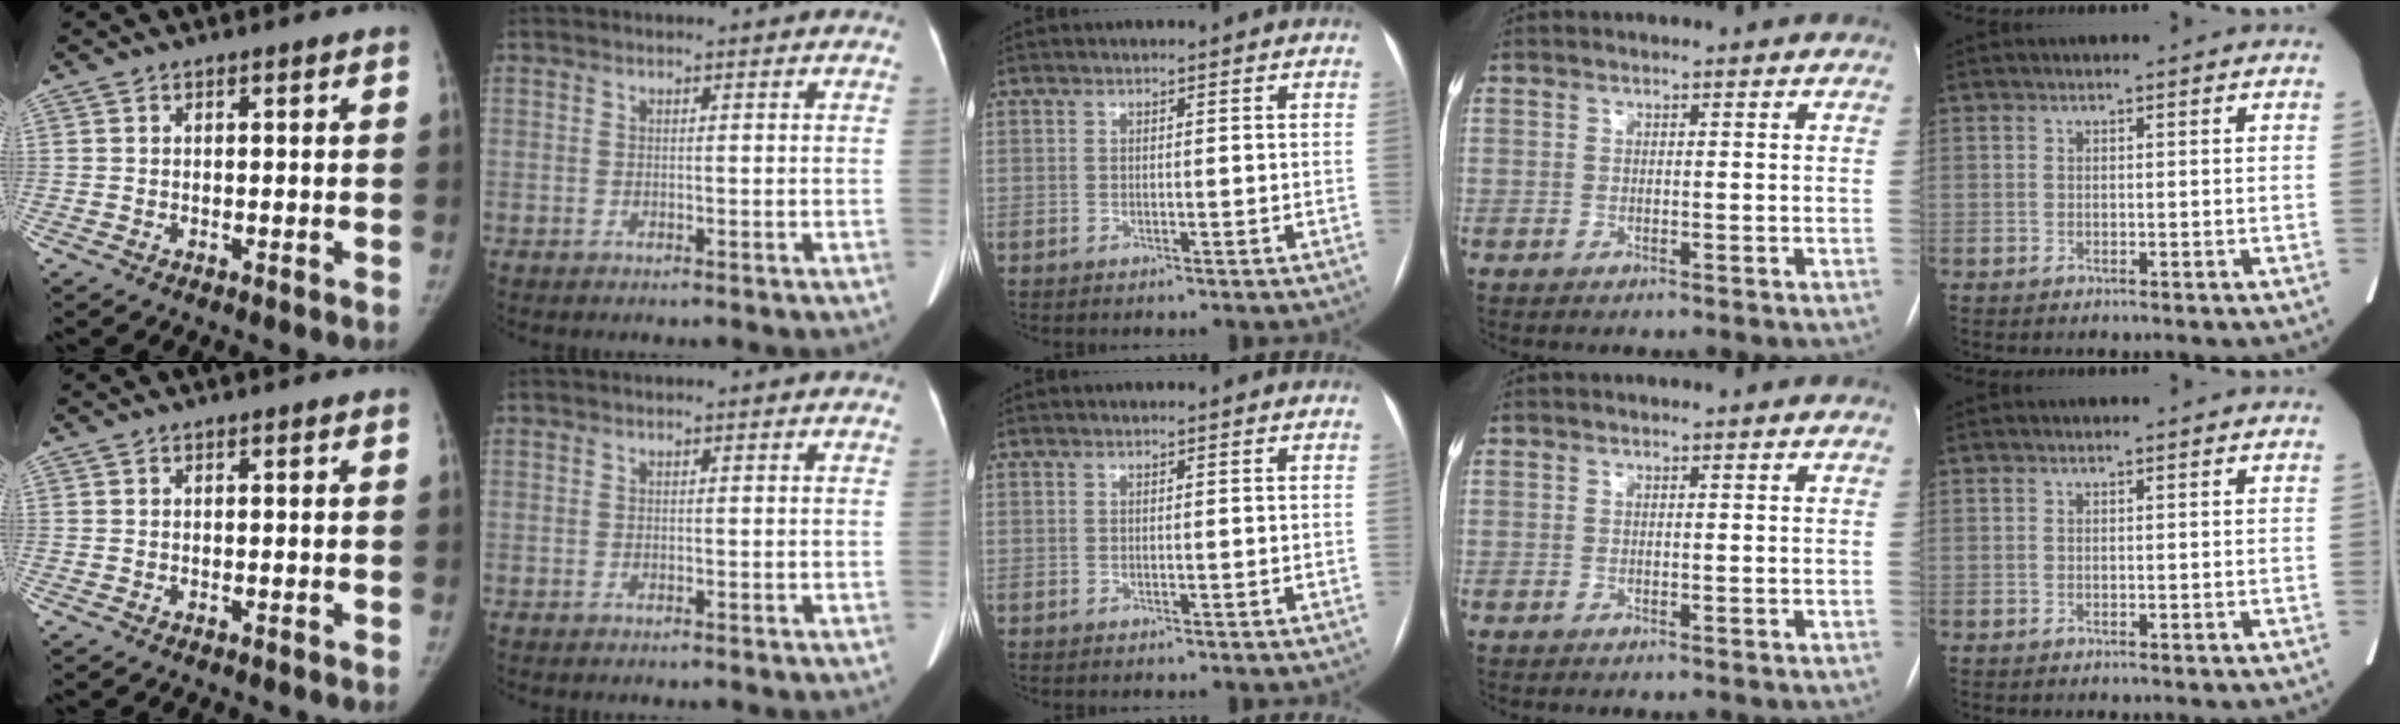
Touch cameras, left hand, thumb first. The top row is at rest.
{}